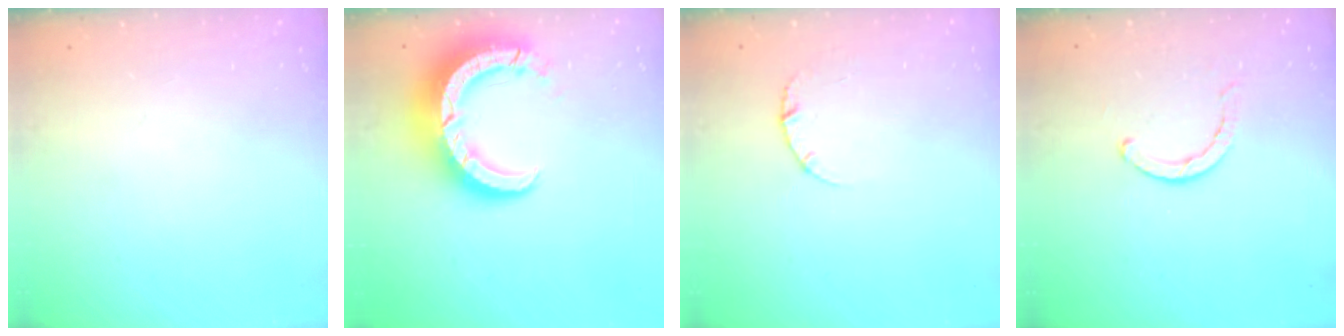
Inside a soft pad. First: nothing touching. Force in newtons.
{"total": 11.5, "press": 11.5, "slide": 1.1}
{"total": 2.6, "press": 2.6, "slide": 0.3}
{"total": 2.8, "press": 2.8, "slide": 0.2}